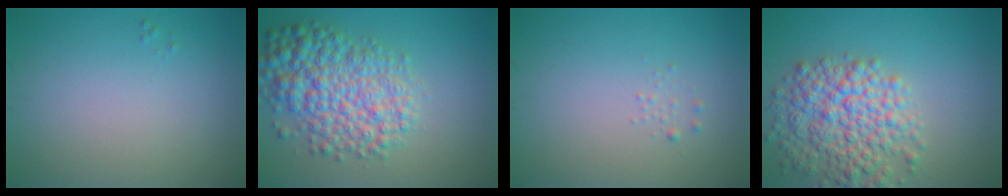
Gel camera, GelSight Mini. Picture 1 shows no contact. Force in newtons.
{"total": 7.4, "press": 7.4, "slide": 0.2}
{"total": 0.6, "press": 0.6, "slide": 0.0}
{"total": 6.8, "press": 6.8, "slide": 0.3}